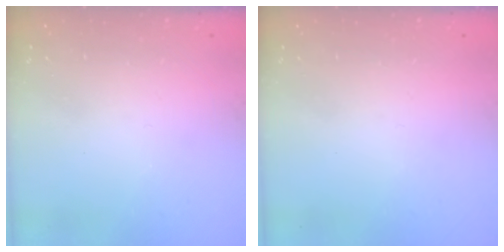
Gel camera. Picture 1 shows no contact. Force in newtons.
{"total": 0.0}